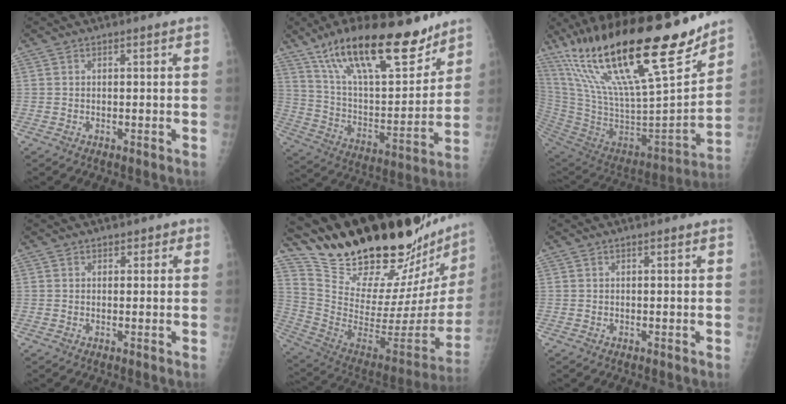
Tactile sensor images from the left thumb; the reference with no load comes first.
{"total": 24.5, "force": [16.9, 8.4, 15.5], "torque": [-0.218, -0.067, 0.289]}
{"total": 34.0, "force": [22.2, 8.9, 24.1], "torque": [-0.401, -0.076, 0.385]}
{"total": 1.3, "force": [0.7, 1.0, 0.3], "torque": [0.018, -0.002, 0.003]}
{"total": 36.4, "force": [30.6, 7.9, 17.9], "torque": [-0.265, -0.201, 0.449]}
{"total": 0.0}